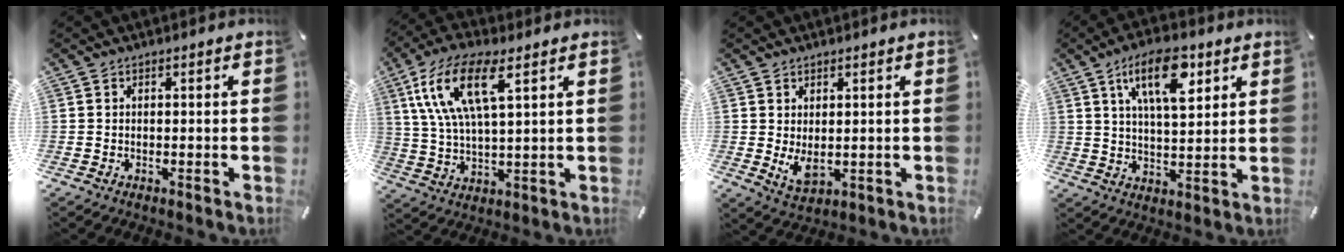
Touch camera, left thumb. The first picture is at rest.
{"total": 13.7, "force": [6.6, 4.8, 11.0], "torque": [-0.246, -0.003, 0.115]}
{"total": 5.1, "force": [0.7, 3.2, 3.9], "torque": [-0.074, -0.009, 0.011]}
{"total": 13.0, "force": [6.5, 5.6, 9.7], "torque": [-0.153, -0.013, 0.109]}